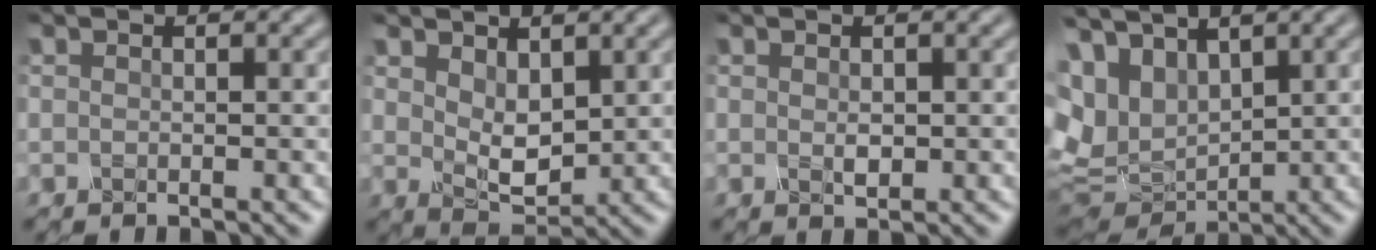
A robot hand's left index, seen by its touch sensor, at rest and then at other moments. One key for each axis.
{"total": 3.0, "fx": 1.0, "fy": 1.6, "fz": 2.3, "tx": -0.056, "ty": -0.005, "tz": 0.034}
{"total": 0.6, "fx": -0.2, "fy": 0.2, "fz": 0.5, "tx": -0.015, "ty": 0.002, "tz": 0.009}
{"total": 9.3, "fx": 3.3, "fy": 6.1, "fz": 6.2, "tx": -0.157, "ty": 0.012, "tz": 0.098}